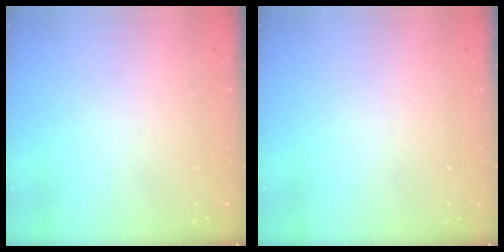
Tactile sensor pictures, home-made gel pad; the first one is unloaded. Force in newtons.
{"total": 0.0}